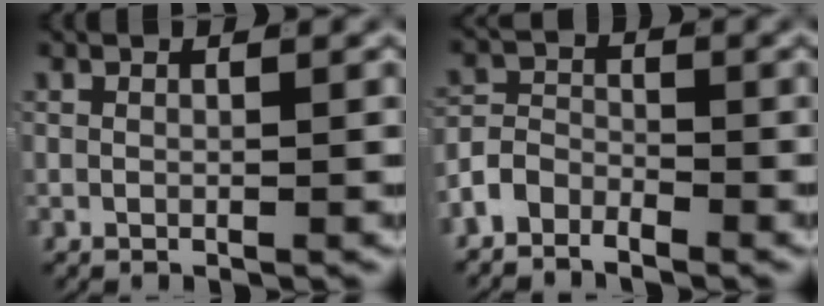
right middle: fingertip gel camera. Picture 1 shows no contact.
{"total": 3.8, "force": [-2.7, 2.5, 0.9], "torque": [-0.010, -0.009, -0.053]}